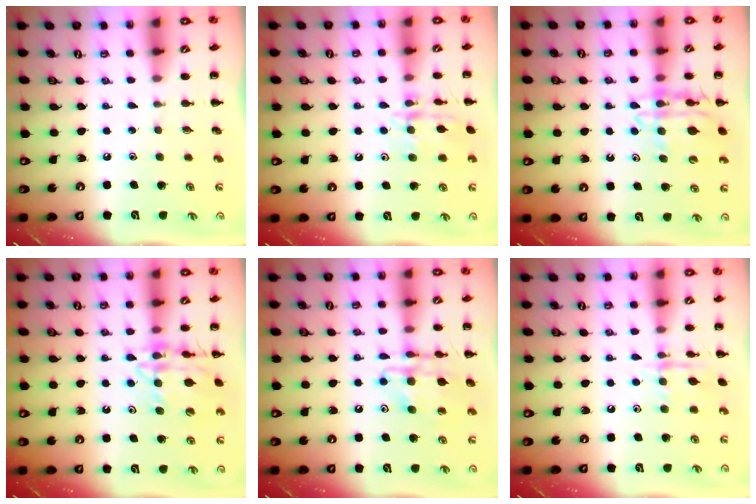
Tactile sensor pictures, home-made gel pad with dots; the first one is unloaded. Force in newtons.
{"total": 13.2, "press": 13.1, "slide": 0.7}
{"total": 12.2, "press": 11.9, "slide": 3.0}
{"total": 13.9, "press": 13.8, "slide": 1.9}
{"total": 13.9, "press": 13.7, "slide": 2.5}
{"total": 9.7, "press": 9.7, "slide": 0.5}